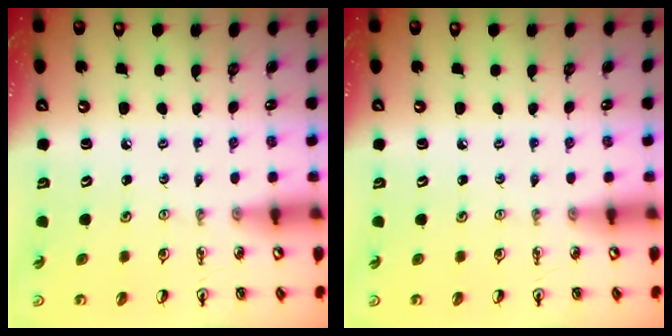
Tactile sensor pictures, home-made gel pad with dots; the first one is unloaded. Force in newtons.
{"total": 0.0}